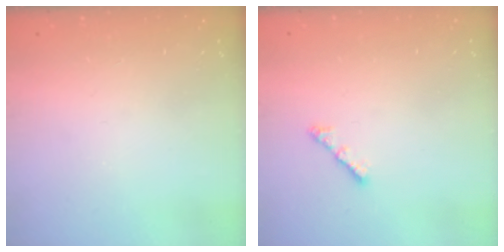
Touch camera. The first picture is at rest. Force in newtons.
{"total": 3.0, "press": 2.9, "slide": 0.6}